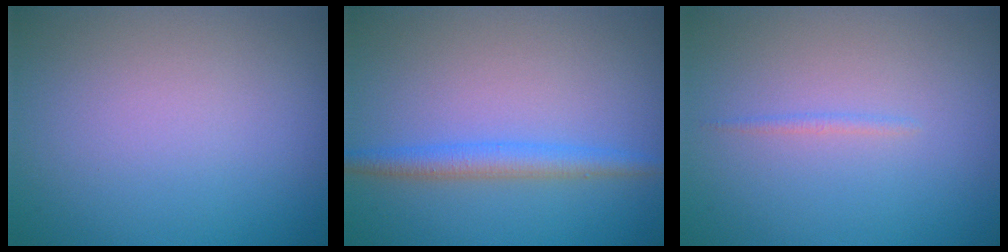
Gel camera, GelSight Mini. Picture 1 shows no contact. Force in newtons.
{"total": 2.4, "press": 2.4, "slide": 0.2}
{"total": 0.6, "press": 0.6, "slide": 0.1}